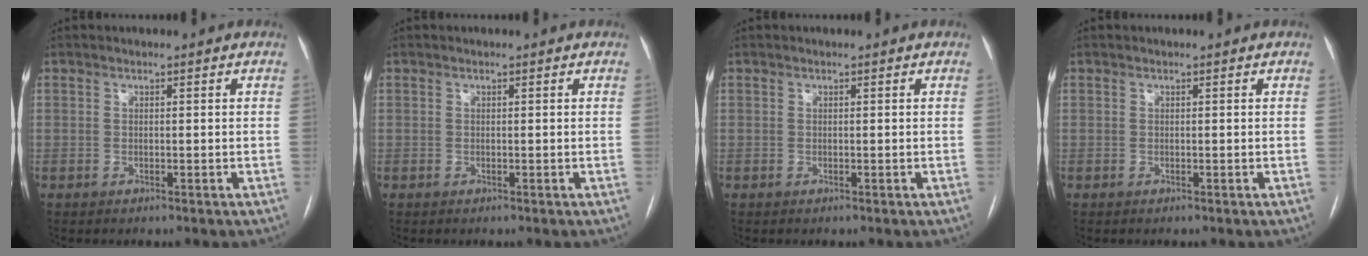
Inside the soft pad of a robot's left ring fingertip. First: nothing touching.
{"total": 0.0}
{"total": 0.0}
{"total": 0.0}